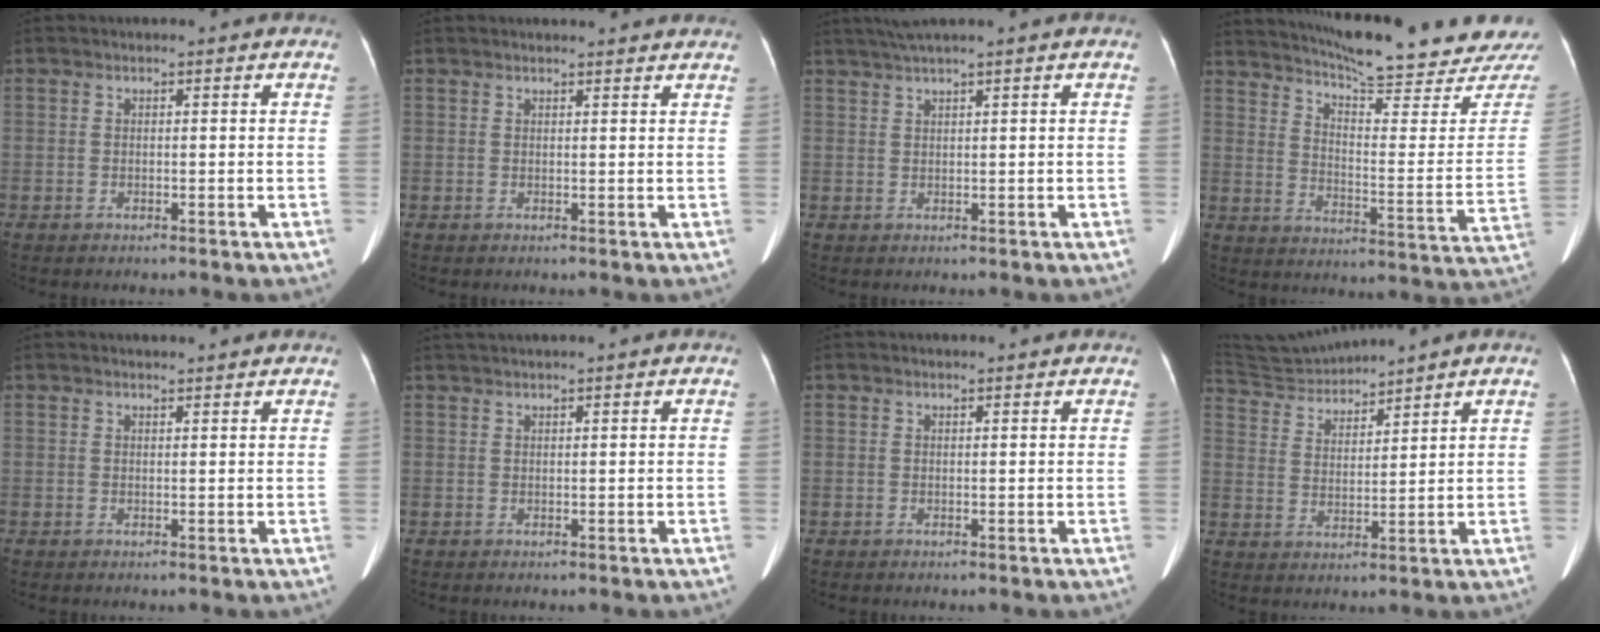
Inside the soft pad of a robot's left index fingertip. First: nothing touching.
{"total": 7.0, "force": [6.6, 1.0, 2.0], "torque": [-0.019, 0.025, 0.065]}
{"total": 2.7, "force": [2.1, -0.7, 1.6], "torque": [-0.040, 0.014, 0.051]}
{"total": 22.4, "force": [20.9, 0.6, 8.1], "torque": [-0.125, -0.086, 0.270]}
{"total": 3.1, "force": [3.0, 0.2, 0.6], "torque": [-0.011, 0.015, 0.035]}
{"total": 2.4, "force": [2.0, -0.6, 1.1], "torque": [-0.021, 0.020, 0.045]}
{"total": 1.4, "force": [1.4, 0.0, 0.3], "torque": [-0.010, 0.016, 0.019]}
{"total": 6.7, "force": [6.6, -1.0, 0.2], "torque": [-0.021, 0.014, 0.143]}